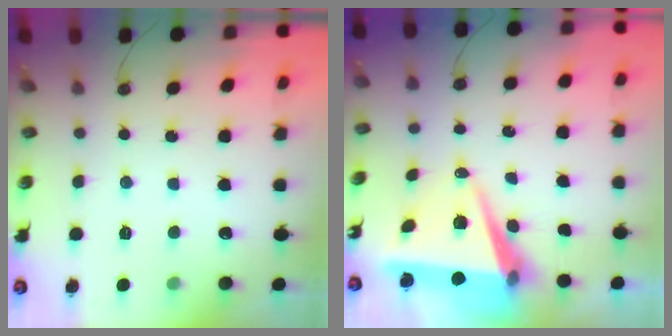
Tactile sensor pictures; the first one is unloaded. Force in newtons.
{"total": 7.9, "press": 6.8, "slide": 4.1}